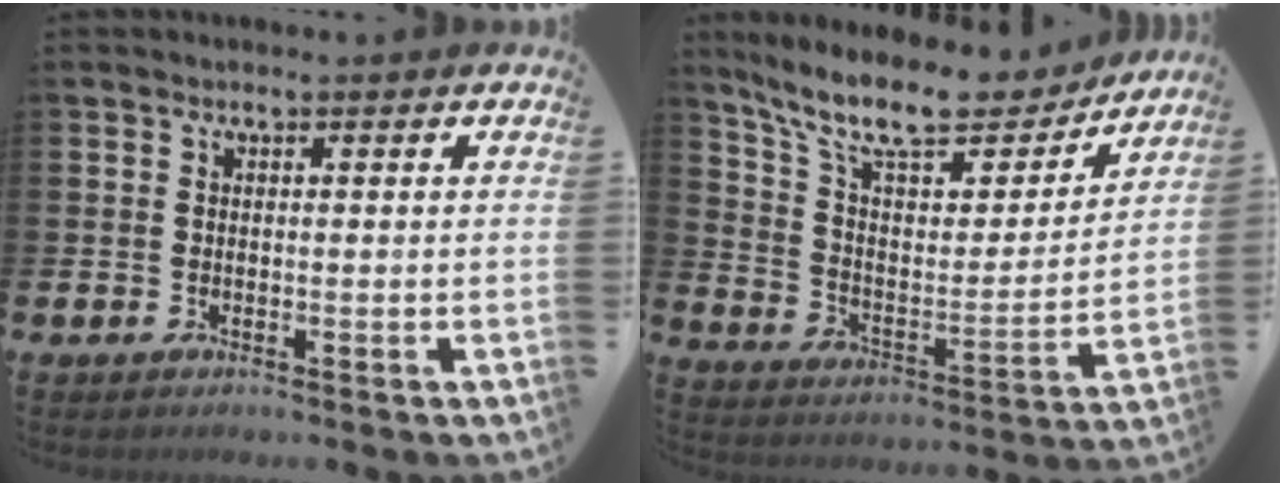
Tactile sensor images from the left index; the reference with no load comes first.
{"total": 12.6, "force": [10.6, 3.8, 5.5], "torque": [-0.138, -0.060, 0.185]}